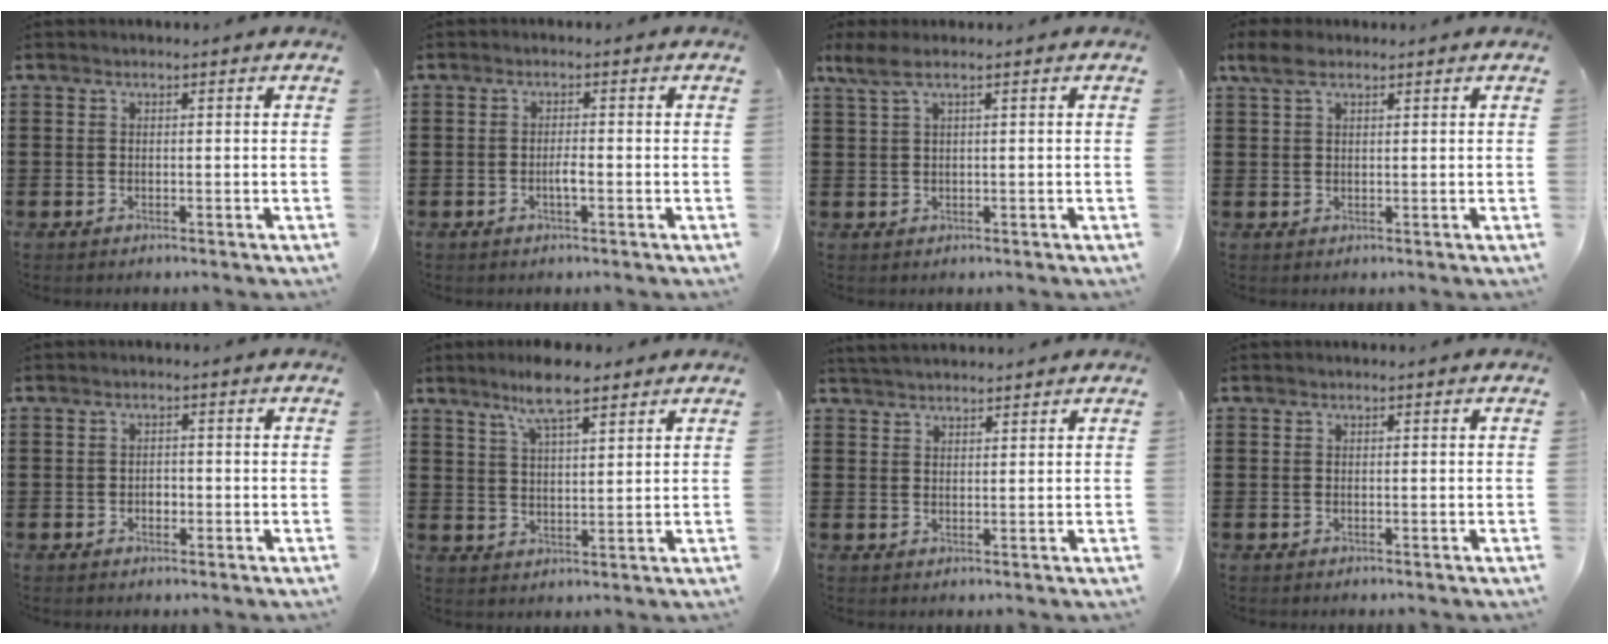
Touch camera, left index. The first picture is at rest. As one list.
[{"total": 1.9, "force": [-0.6, 0.3, 1.7], "torque": [-0.032, 0.000, -0.010]}, {"total": 2.3, "force": [0.8, 0.4, 2.2], "torque": [-0.059, -0.005, 0.009]}, {"total": 3.7, "force": [2.0, 1.9, 2.5], "torque": [-0.061, 0.005, 0.034]}, {"total": 1.3, "force": [-0.3, 0.9, 0.9], "torque": [-0.018, 0.003, -0.007]}, {"total": 7.1, "force": [5.3, 1.2, 4.5], "torque": [-0.094, -0.004, 0.093]}, {"total": 2.4, "force": [2.4, 0.2, 0.3], "torque": [-0.011, -0.001, 0.047]}, {"total": 0.0}]